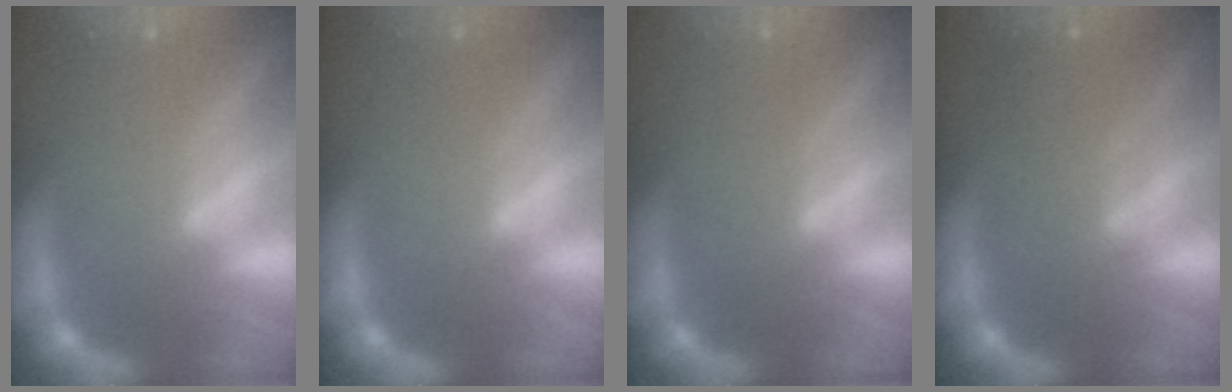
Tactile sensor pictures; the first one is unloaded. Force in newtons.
{"total": 0.9}
{"total": 0.0}
{"total": 2.9}